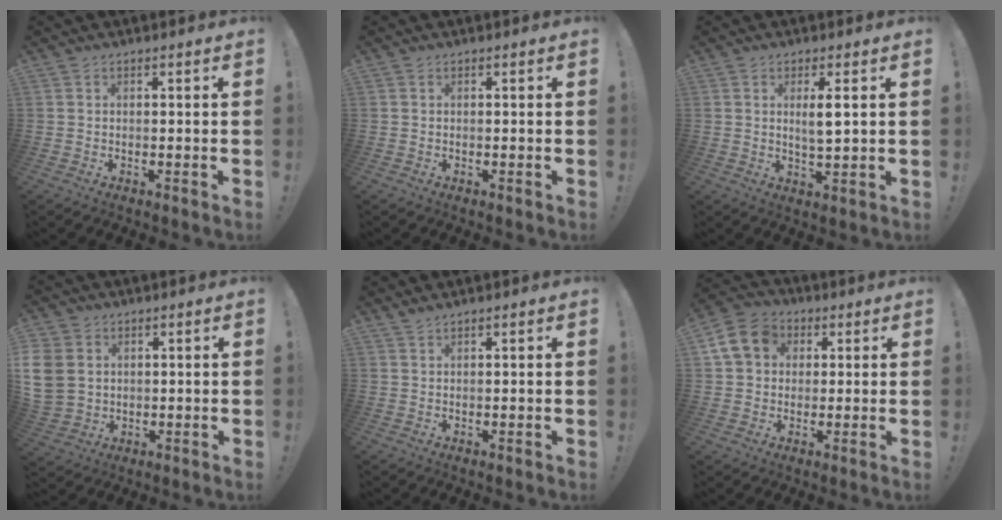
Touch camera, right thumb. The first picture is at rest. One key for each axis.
{"total": 0.0}
{"total": 4.7, "fx": 1.4, "fy": 1.0, "fz": 4.4, "tx": -0.072, "ty": -0.009, "tz": 0.019}
{"total": 9.1, "fx": 1.9, "fy": 7.7, "fz": 4.5, "tx": -0.107, "ty": -0.004, "tz": 0.044}
{"total": 1.2, "fx": 1.0, "fy": -0.2, "fz": 0.6, "tx": -0.012, "ty": -0.003, "tz": 0.017}
{"total": 12.0, "fx": 3.3, "fy": 10.1, "fz": 5.7, "tx": -0.086, "ty": 0.002, "tz": 0.069}